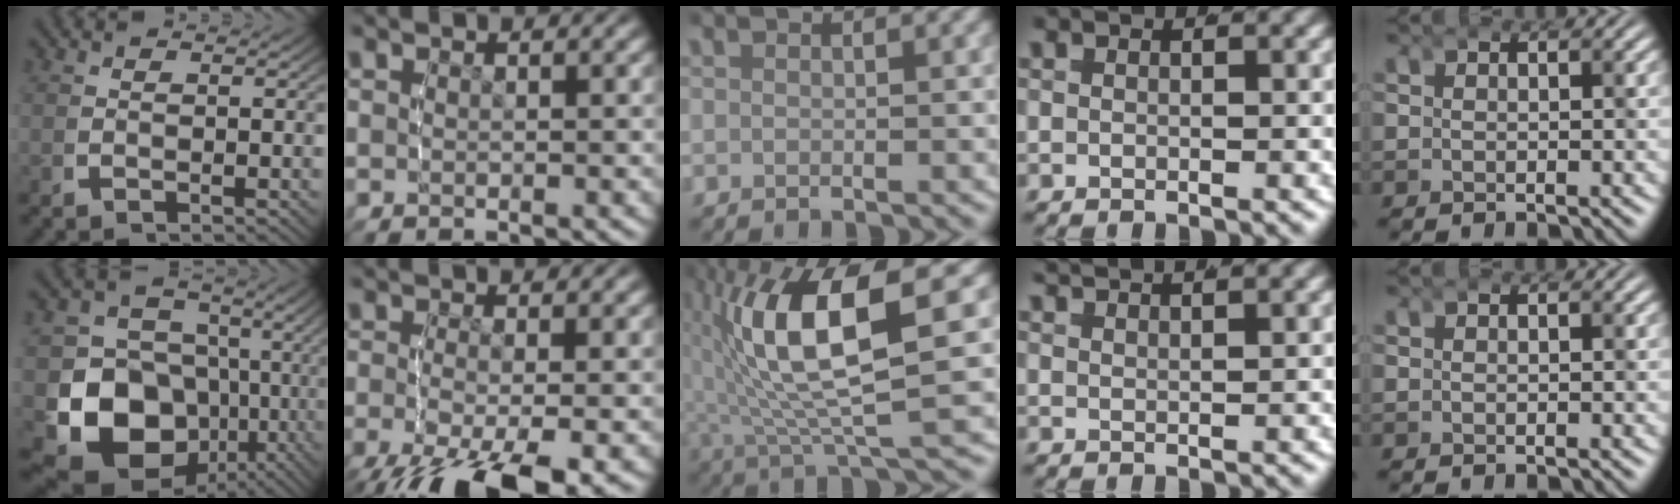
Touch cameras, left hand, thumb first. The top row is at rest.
{"thumb": {"total": 17.2, "force": [-2.4, 13.3, 10.6], "torque": [-0.203, -0.068, -0.021]}, "index": {"total": 6.8, "force": [-3.9, 2.4, 5.0], "torque": [-0.116, -0.037, -0.045]}, "middle": {"total": 11.2, "force": [1.0, 3.7, 10.5], "torque": [-0.189, 0.006, 0.019]}, "ring": {"total": 2.4, "force": [2.4, 0.0, 0.5], "torque": [-0.007, 0.006, 0.040]}}